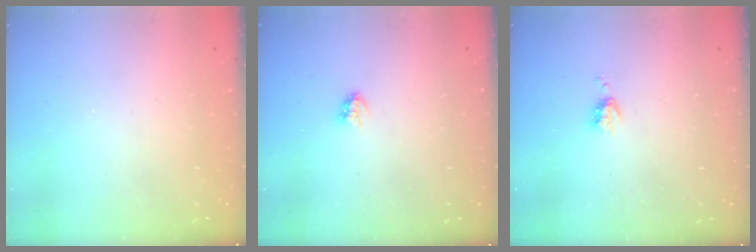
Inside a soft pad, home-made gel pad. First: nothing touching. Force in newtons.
{"total": 2.9, "press": 2.9, "slide": 0.3}
{"total": 3.5, "press": 3.5, "slide": 0.6}